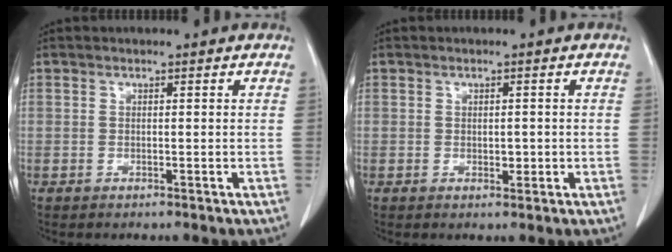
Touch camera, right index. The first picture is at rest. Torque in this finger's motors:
{"motor_torque": [-0.03, 0.05, 0.00, 0.00]}